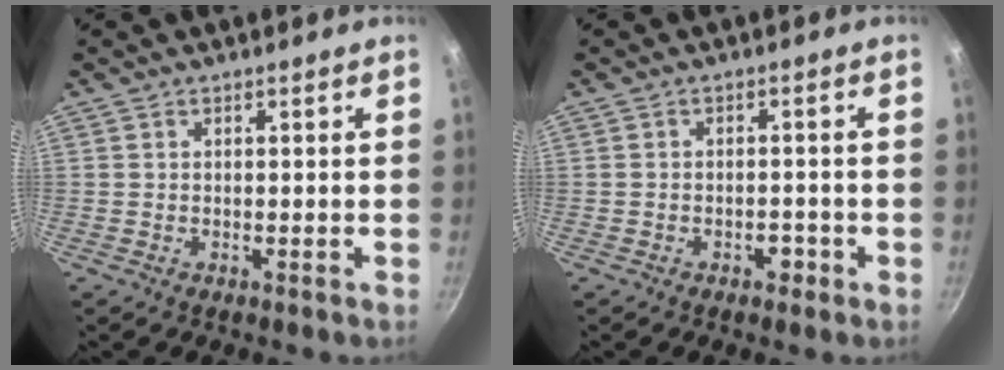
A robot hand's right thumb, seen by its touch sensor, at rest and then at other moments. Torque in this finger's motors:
{"motor_torque": [0.64, 0.48, 0.51, -0.24, 0.01]}